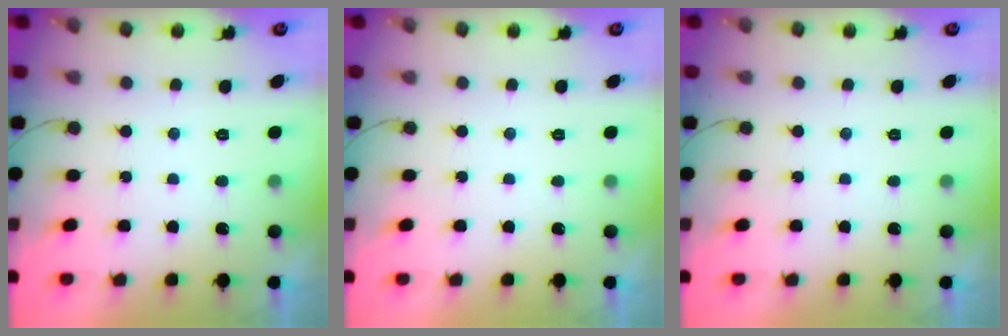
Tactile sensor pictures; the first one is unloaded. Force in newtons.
{"total": 0.0}
{"total": 0.0}